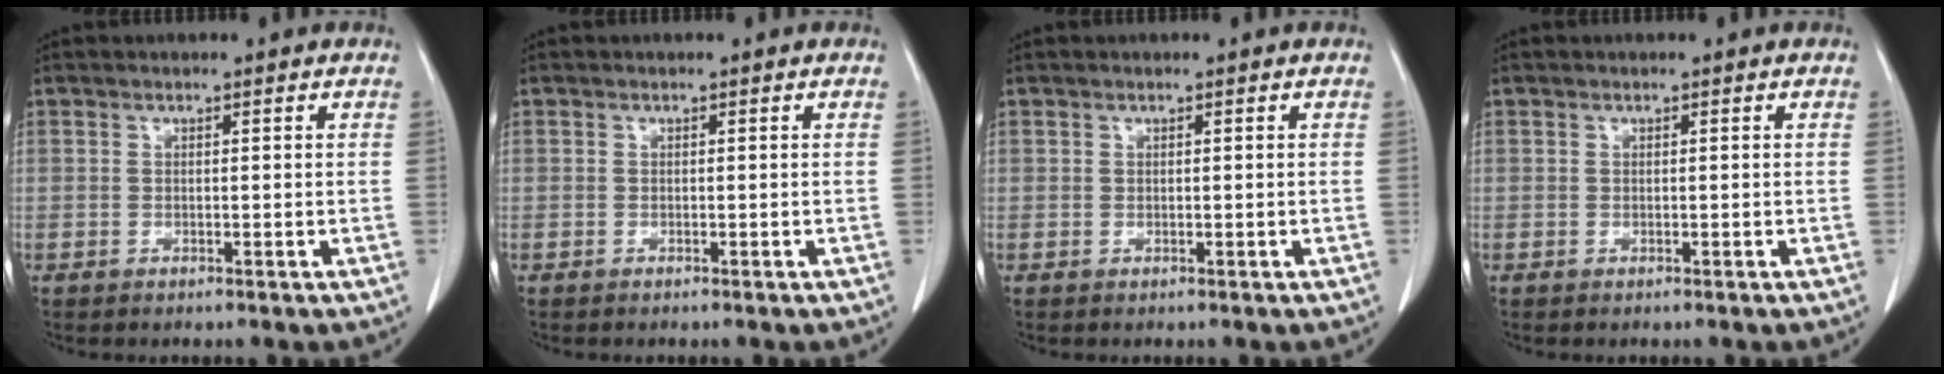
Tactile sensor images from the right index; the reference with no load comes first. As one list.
[{"total": 0.0}, {"total": 0.0}, {"total": 0.0}]